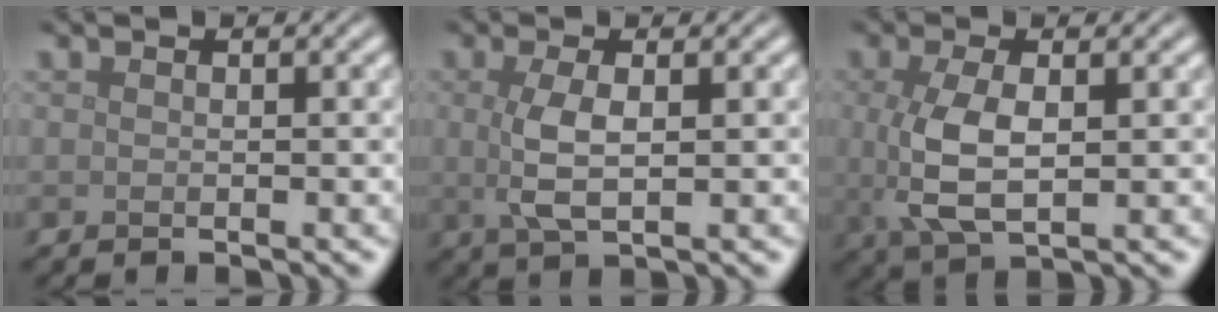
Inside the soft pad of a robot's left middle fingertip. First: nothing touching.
{"total": 3.3, "force": [0.2, 1.1, 3.1], "torque": [-0.072, -0.001, 0.006]}
{"total": 5.2, "force": [0.2, 2.3, 4.7], "torque": [-0.115, -0.004, 0.006]}